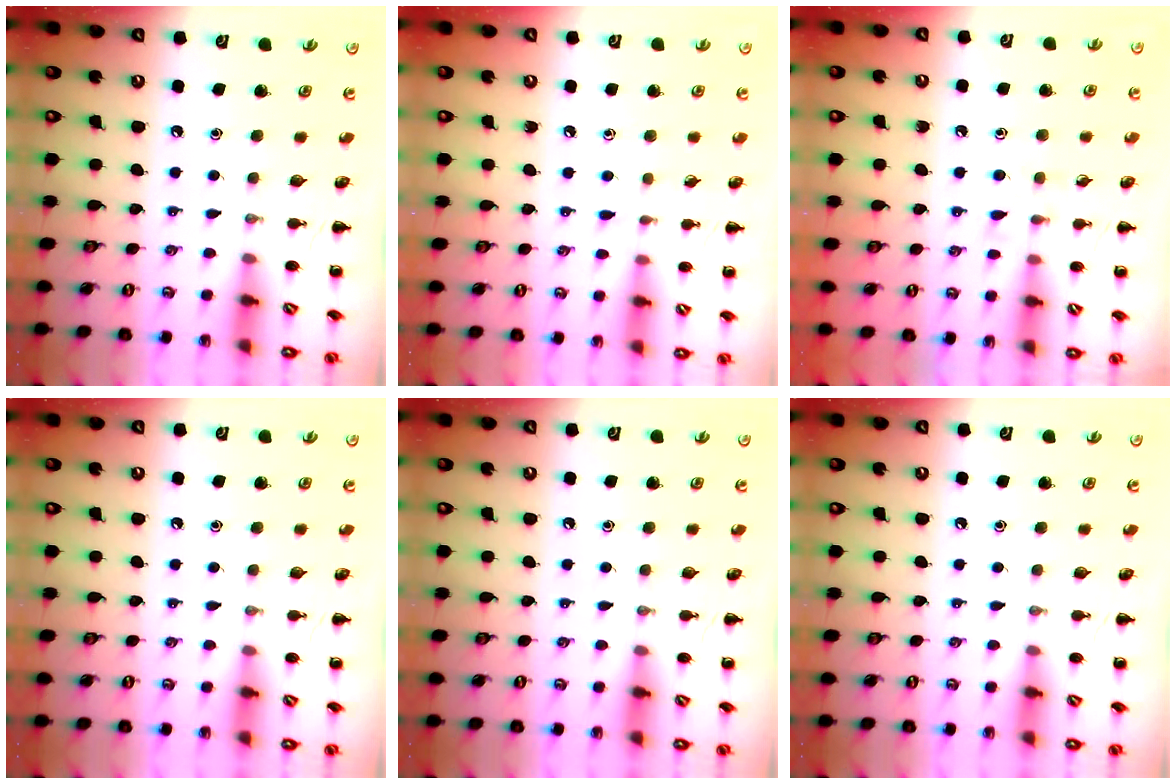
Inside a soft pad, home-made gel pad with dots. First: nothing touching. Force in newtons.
{"total": 4.7, "press": 4.3, "slide": 1.8}
{"total": 5.2, "press": 4.7, "slide": 2.2}
{"total": 0.0}
{"total": 0.0}
{"total": 0.0}